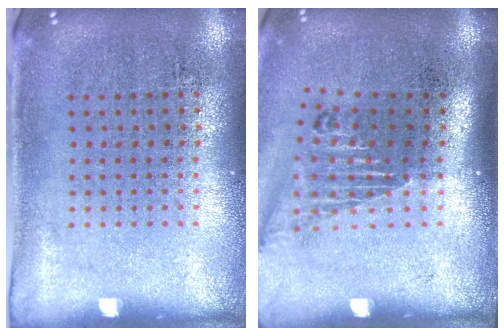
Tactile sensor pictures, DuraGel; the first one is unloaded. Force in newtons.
{"total": 1.6, "press": 1.3, "slide": 0.9}